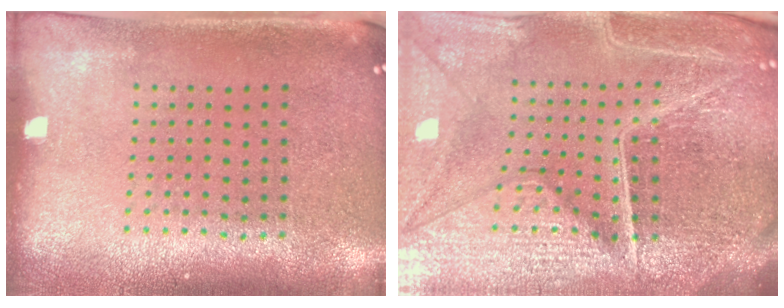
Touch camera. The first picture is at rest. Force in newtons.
{"total": 6.5, "press": 5.8, "slide": 3.1}